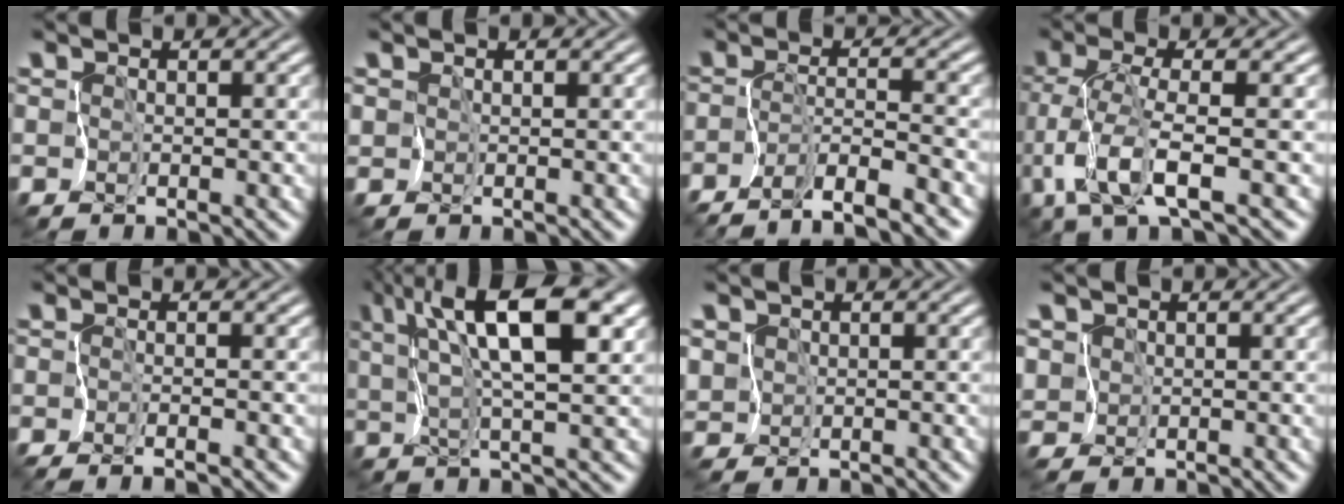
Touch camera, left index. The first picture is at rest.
{"total": 0.0}
{"total": 4.0, "force": [-3.5, -0.9, 1.8], "torque": [-0.041, 0.002, -0.067]}
{"total": 4.6, "force": [-1.6, 0.1, 4.3], "torque": [-0.112, -0.007, -0.039]}
{"total": 1.4, "force": [-0.9, -1.0, 0.2], "torque": [-0.015, -0.003, -0.025]}
{"total": 9.6, "force": [4.5, 2.6, 8.0], "torque": [-0.149, 0.016, 0.069]}
{"total": 2.3, "force": [-0.1, 2.3, 0.4], "torque": [-0.022, 0.002, -0.024]}
{"total": 3.0, "force": [0.4, 2.9, 0.6], "torque": [-0.034, 0.009, -0.026]}